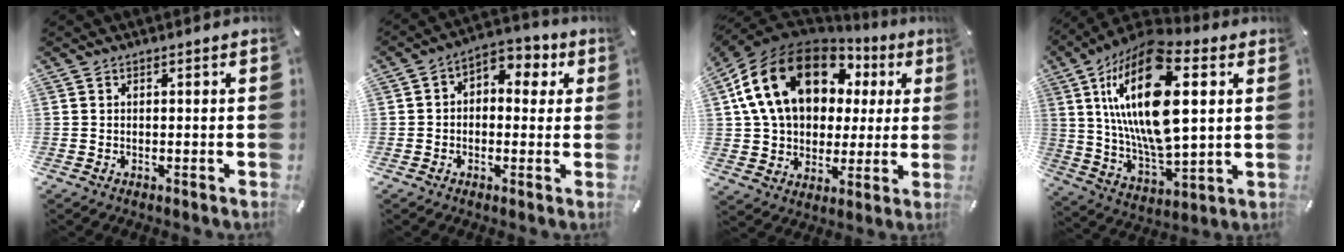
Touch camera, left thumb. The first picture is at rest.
{"total": 4.8, "force": [-0.3, 4.0, 2.7], "torque": [-0.035, 0.006, -0.012]}
{"total": 21.2, "force": [7.5, 15.2, 12.7], "torque": [-0.260, -0.015, 0.133]}
{"total": 24.5, "force": [7.5, 12.2, 19.8], "torque": [-0.411, -0.023, 0.122]}